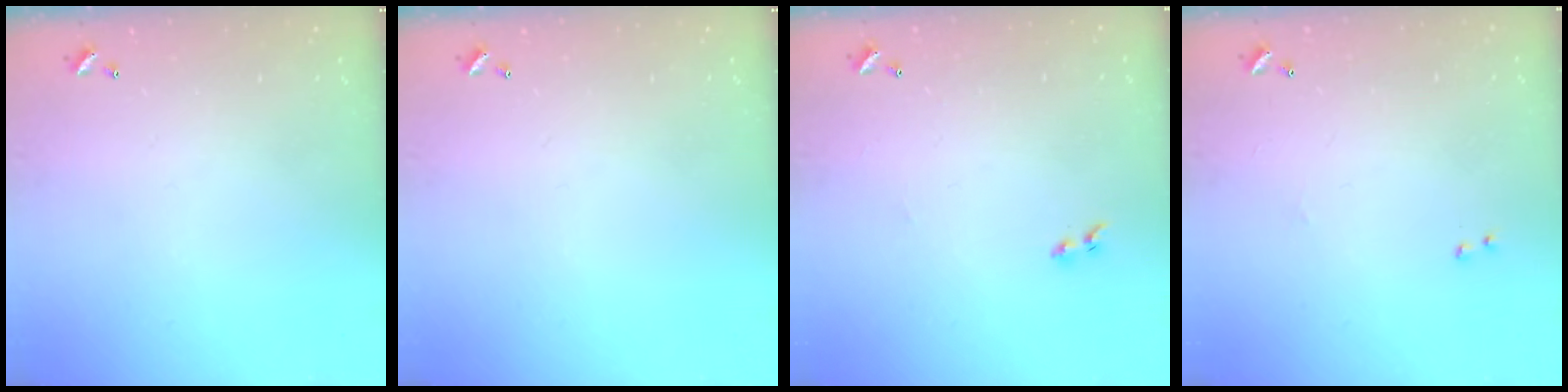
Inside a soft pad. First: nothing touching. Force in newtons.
{"total": 0.0}
{"total": 2.1, "press": 1.9, "slide": 1.0}
{"total": 2.1, "press": 2.0, "slide": 0.7}